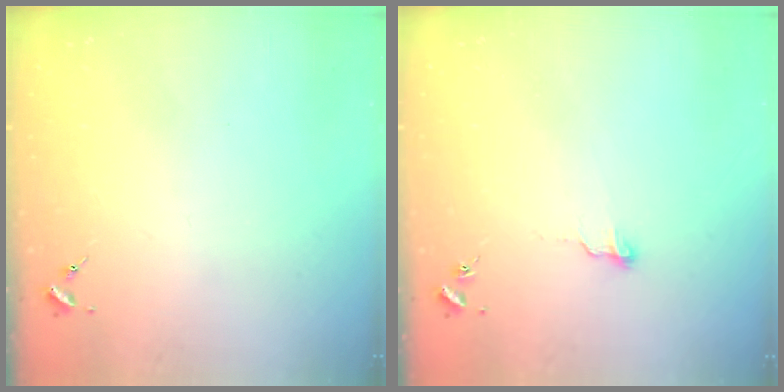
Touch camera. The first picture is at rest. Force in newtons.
{"total": 6.2, "press": 6.1, "slide": 0.5}